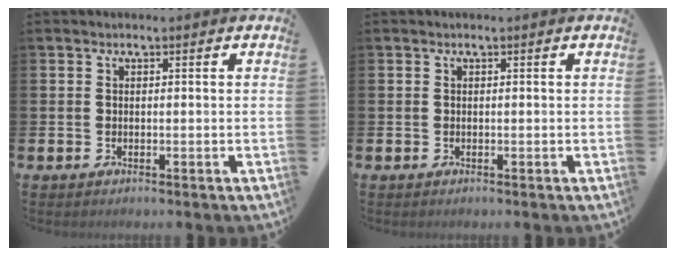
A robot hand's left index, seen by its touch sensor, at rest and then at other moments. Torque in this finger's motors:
{"motor_torque": [-0.04, 0.00, 0.00, 0.00]}